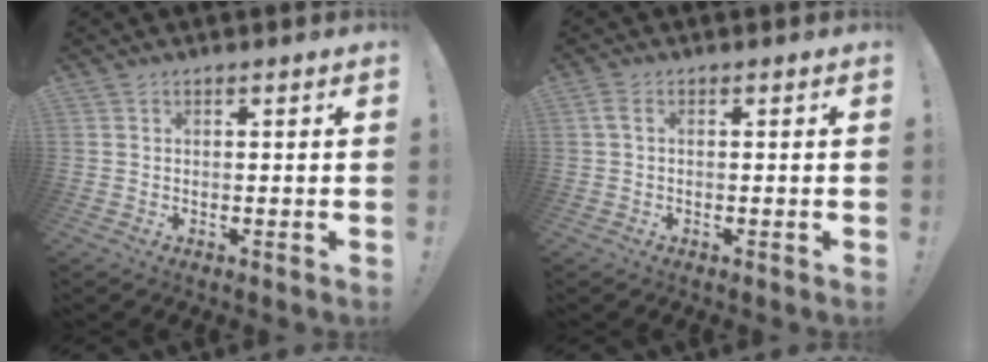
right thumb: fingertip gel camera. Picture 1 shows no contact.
{"total": 1.6, "force": [0.3, 0.7, 1.4], "torque": [-0.028, 0.004, 0.006]}